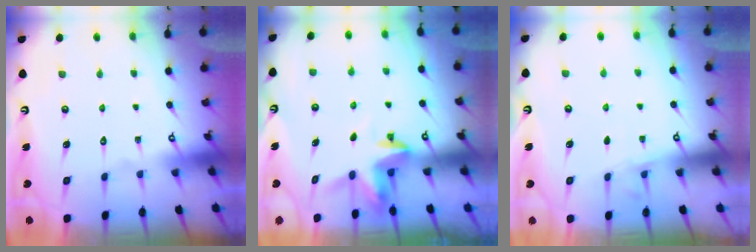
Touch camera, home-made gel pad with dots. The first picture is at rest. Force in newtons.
{"total": 3.9, "press": 3.8, "slide": 0.3}
{"total": 2.6, "press": 2.5, "slide": 0.4}